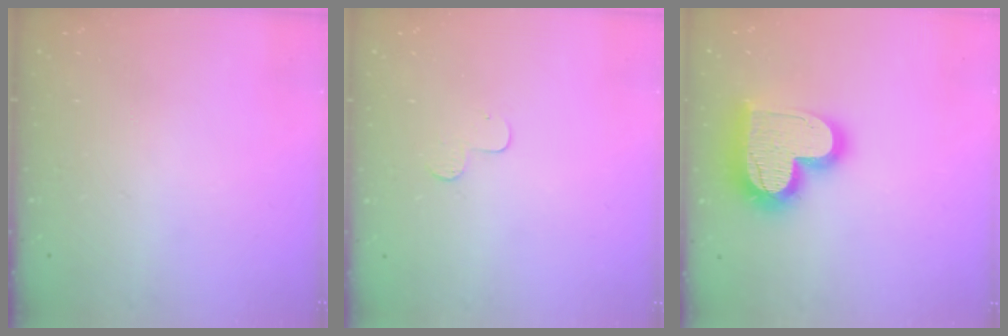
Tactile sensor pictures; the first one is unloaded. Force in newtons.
{"total": 3.9, "press": 3.9, "slide": 0.4}
{"total": 20.0, "press": 19.9, "slide": 1.4}